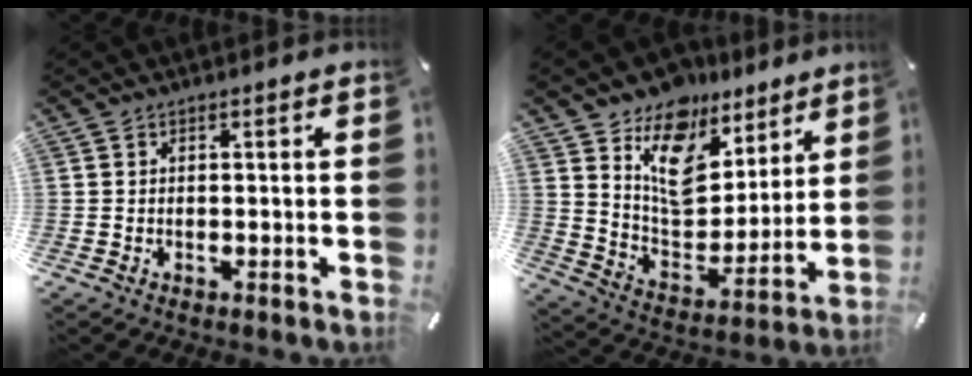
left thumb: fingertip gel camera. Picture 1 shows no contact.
{"total": 13.5, "force": [8.5, 9.4, 4.9], "torque": [-0.078, -0.074, 0.156]}